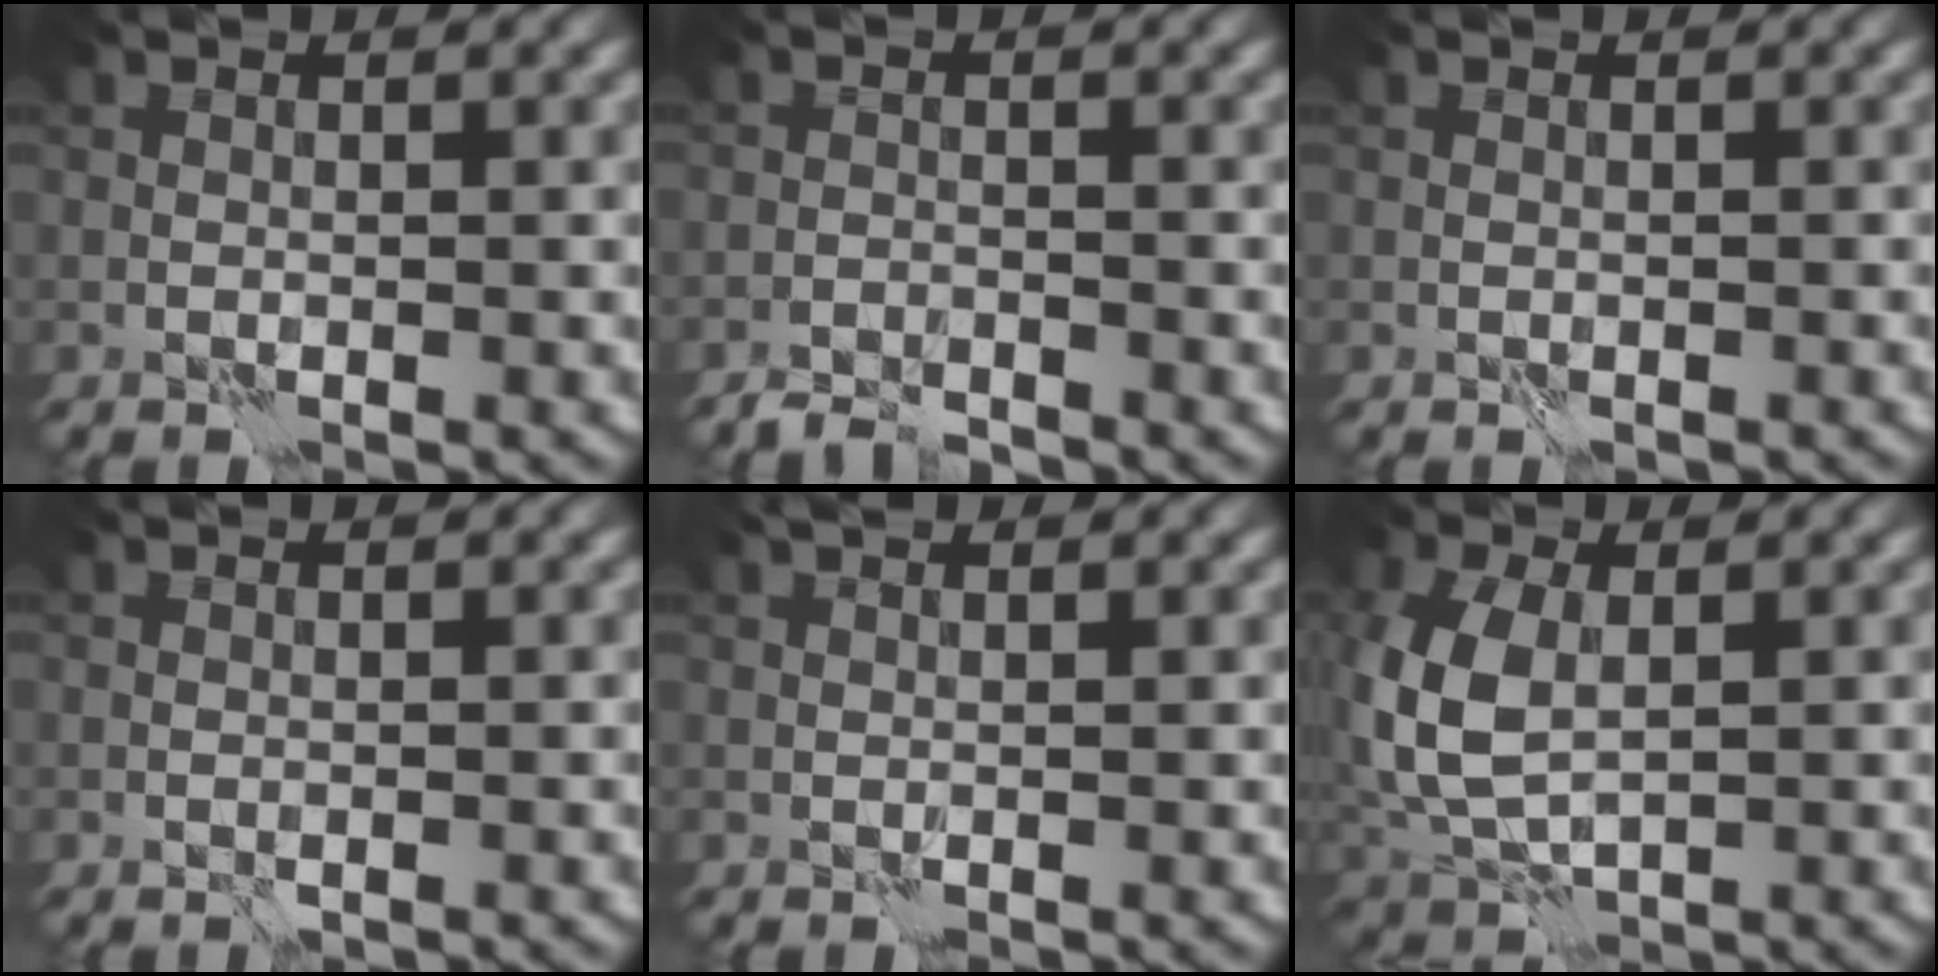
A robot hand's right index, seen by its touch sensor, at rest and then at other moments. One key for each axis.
{"total": 2.0, "fx": -2.0, "fy": 0.2, "fz": 0.1, "tx": 0.002, "ty": 0.002, "tz": -0.041}
{"total": 0.5, "fx": -0.5, "fy": 0.1, "fz": 0.2, "tx": -0.001, "ty": 0.001, "tz": -0.005}
{"total": 0.5, "fx": -0.3, "fy": 0.1, "fz": 0.4, "tx": -0.007, "ty": -0.001, "tz": -0.005}
{"total": 1.5, "fx": 1.3, "fy": 0.3, "fz": 0.8, "tx": -0.013, "ty": 0.000, "tz": 0.014}
{"total": 7.3, "fx": 0.4, "fy": 4.8, "fz": 5.5, "tx": -0.147, "ty": 0.002, "tz": 0.011}